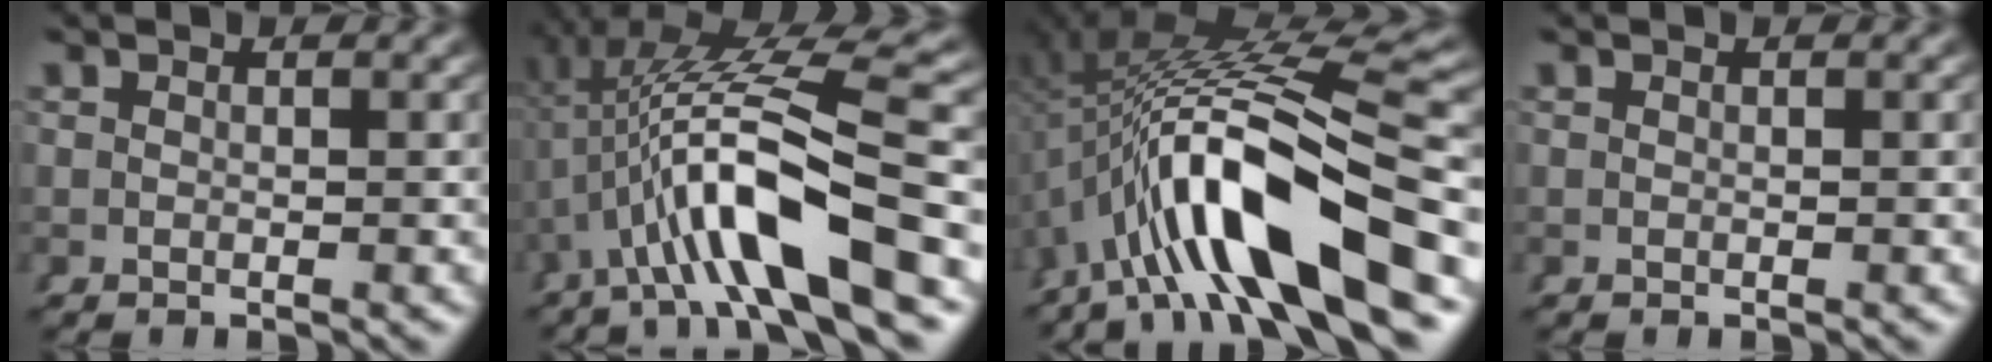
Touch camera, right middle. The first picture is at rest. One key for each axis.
{"total": 10.3, "fx": 1.4, "fy": 3.5, "fz": 9.6, "tx": -0.171, "ty": 0.009, "tz": 0.026}
{"total": 15.0, "fx": -0.6, "fy": 7.1, "fz": 13.2, "tx": -0.237, "ty": 0.002, "tz": 0.001}
{"total": 0.0}